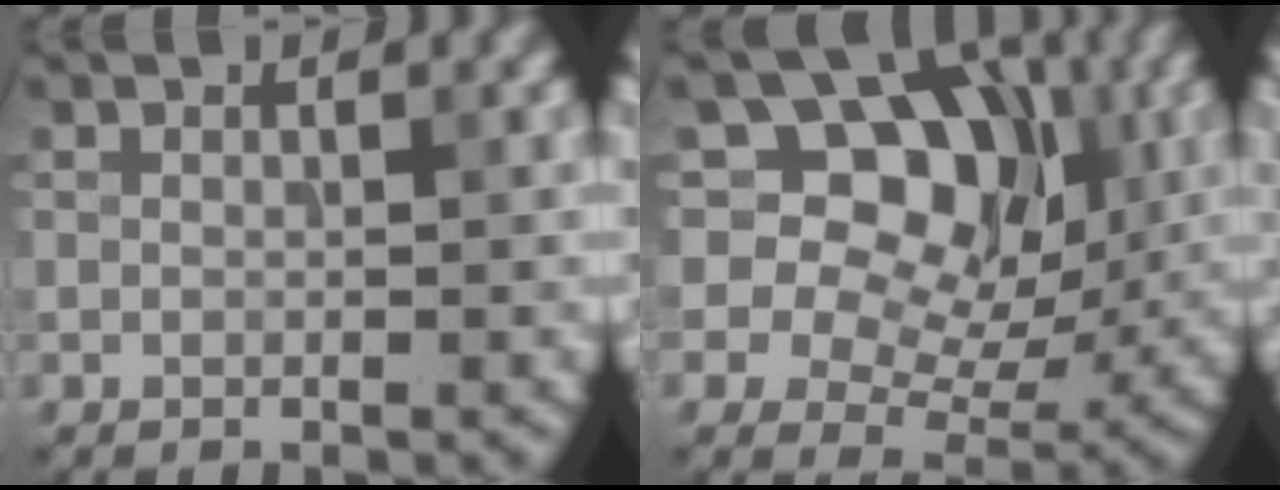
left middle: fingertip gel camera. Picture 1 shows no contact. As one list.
[{"total": 13.0, "force": [5.2, 9.3, 7.3], "torque": [-0.097, 0.036, 0.053]}]